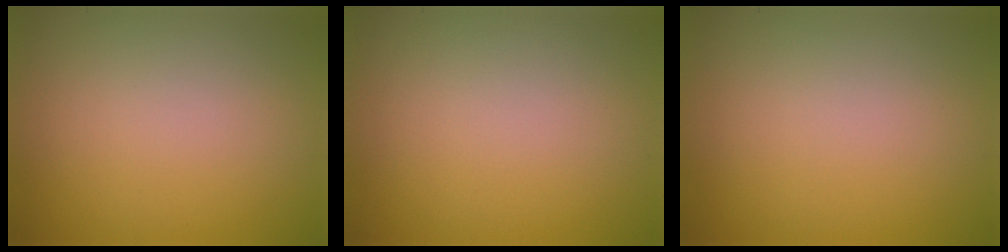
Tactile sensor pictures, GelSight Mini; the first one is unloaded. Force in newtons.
{"total": 0.0}
{"total": 0.0}